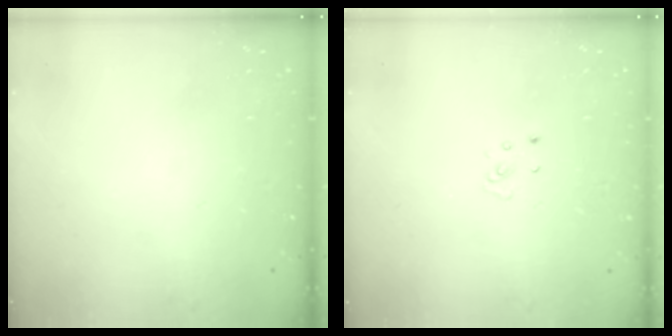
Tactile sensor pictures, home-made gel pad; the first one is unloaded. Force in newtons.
{"total": 2.3, "press": 2.3, "slide": 0.2}